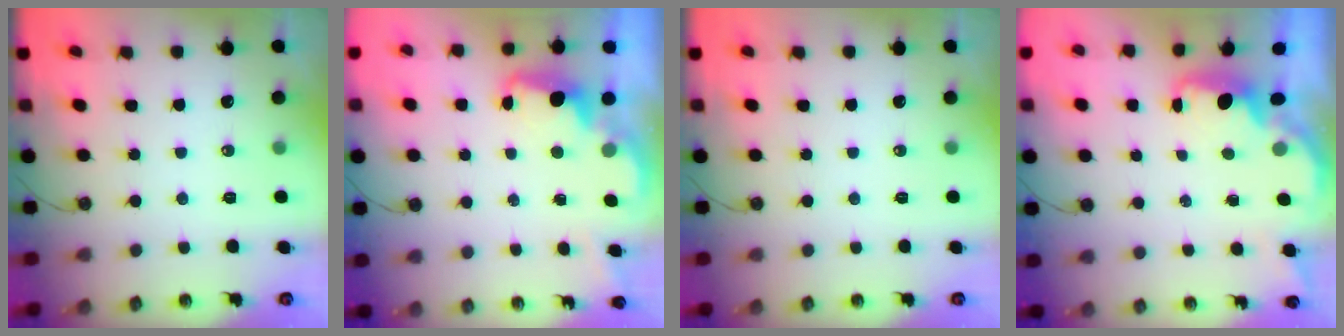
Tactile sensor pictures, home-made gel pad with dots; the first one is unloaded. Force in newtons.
{"total": 2.2, "press": 2.2, "slide": 0.5}
{"total": 0.0}
{"total": 1.4, "press": 1.2, "slide": 0.6}